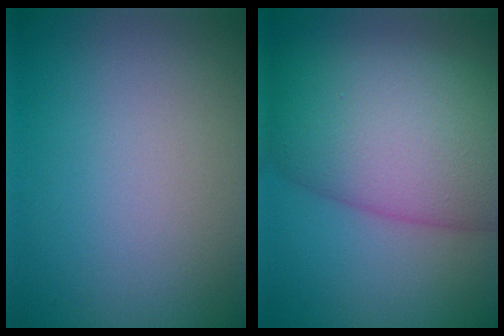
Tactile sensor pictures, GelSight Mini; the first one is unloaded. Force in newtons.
{"total": 12.2, "press": 12.2, "slide": 0.3}